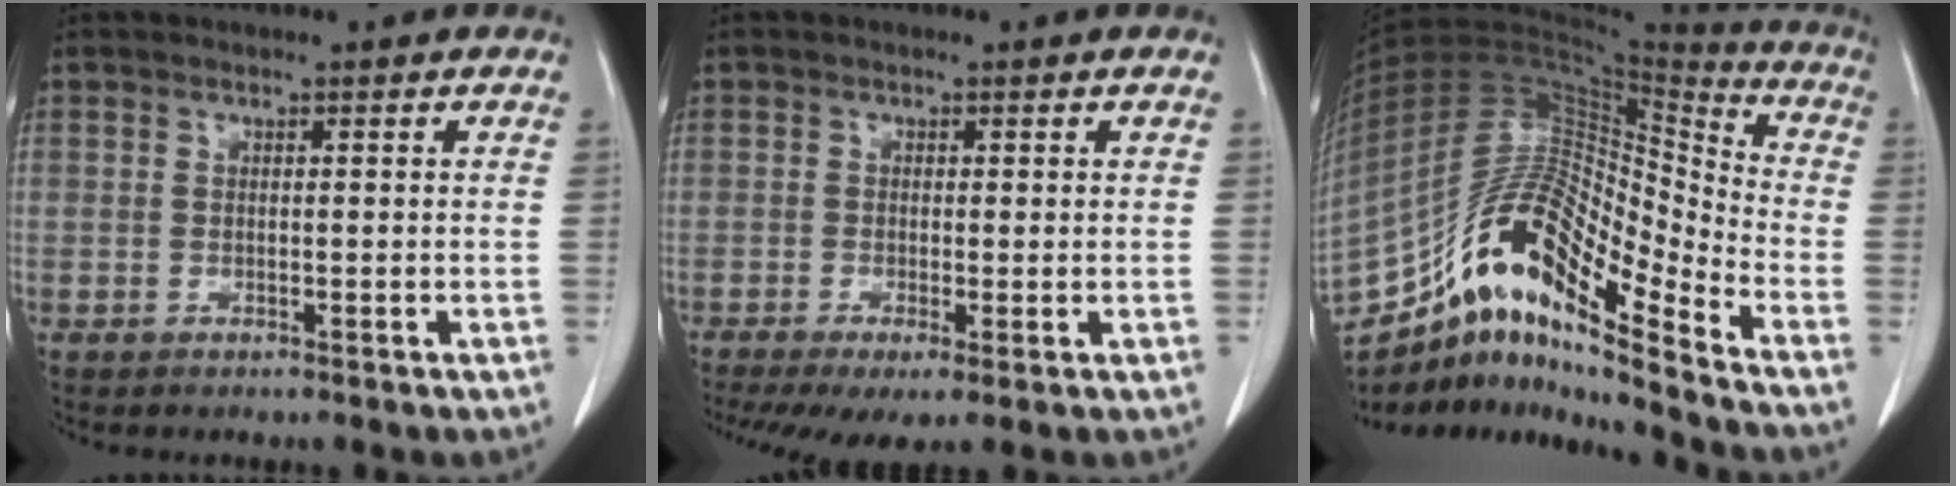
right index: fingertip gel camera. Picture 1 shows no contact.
{"total": 6.2, "force": [-3.3, 1.7, 5.0], "torque": [-0.083, -0.017, -0.057]}
{"total": 18.8, "force": [-12.5, 3.9, 13.5], "torque": [-0.258, 0.032, -0.221]}